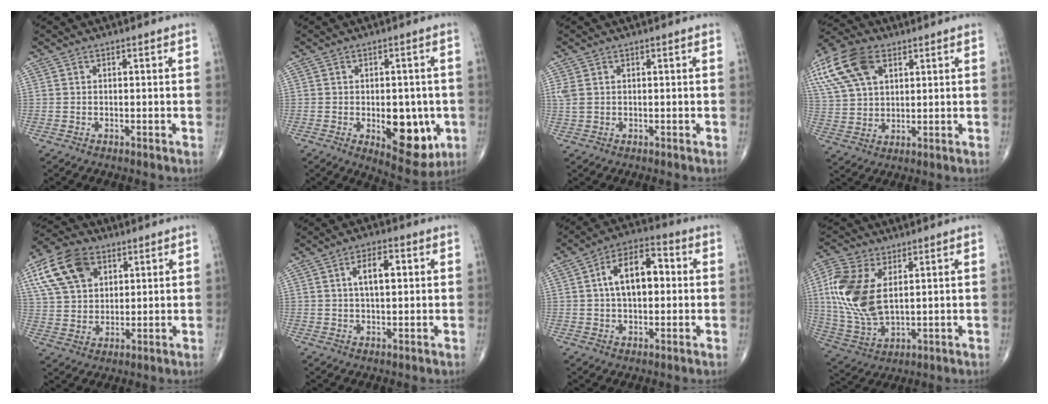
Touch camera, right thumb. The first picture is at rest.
{"total": 12.3, "force": [-3.0, 6.5, 10.0], "torque": [-0.094, -0.007, -0.028]}
{"total": 2.1, "force": [0.5, 1.4, 1.5], "torque": [-0.052, 0.007, 0.014]}
{"total": 17.2, "force": [7.8, 10.4, 11.2], "torque": [-0.250, 0.010, 0.147]}
{"total": 14.0, "force": [6.0, 9.2, 8.6], "torque": [-0.155, -0.003, 0.113]}
{"total": 5.9, "force": [1.4, 2.7, 5.0], "torque": [-0.082, 0.001, 0.021]}
{"total": 11.5, "force": [1.5, 6.4, 9.4], "torque": [-0.147, 0.021, 0.016]}
{"total": 15.1, "force": [3.3, 8.5, 12.0], "torque": [-0.269, -0.013, 0.070]}